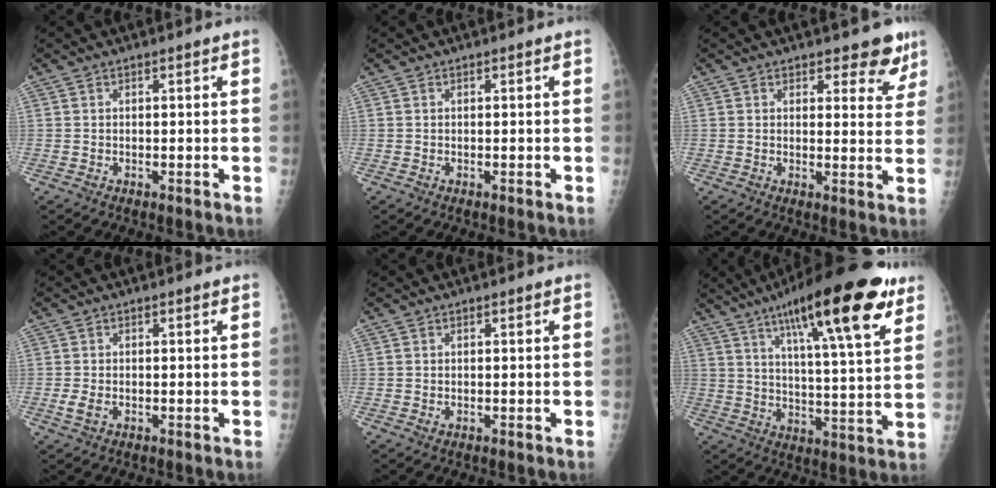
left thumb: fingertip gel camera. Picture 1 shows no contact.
{"total": 0.0}
{"total": 6.2, "force": [4.9, 2.9, 2.3], "torque": [0.012, -0.033, 0.049]}
{"total": 2.1, "force": [-0.4, 1.3, 1.6], "torque": [-0.038, -0.004, -0.008]}
{"total": 0.6, "force": [0.2, 0.4, 0.5], "torque": [-0.005, 0.000, 0.004]}
{"total": 23.5, "force": [13.2, 4.9, 18.8], "torque": [-0.273, -0.034, 0.201]}